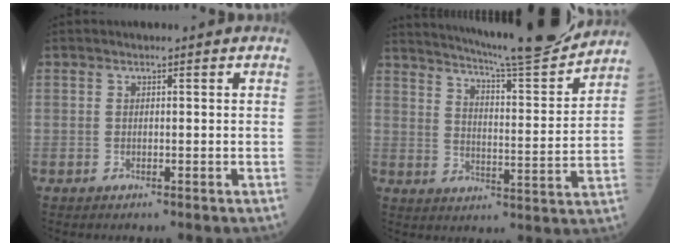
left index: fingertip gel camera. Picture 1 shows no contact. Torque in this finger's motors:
{"motor_torque": [0.13, -0.34, 0.52, 0.13]}